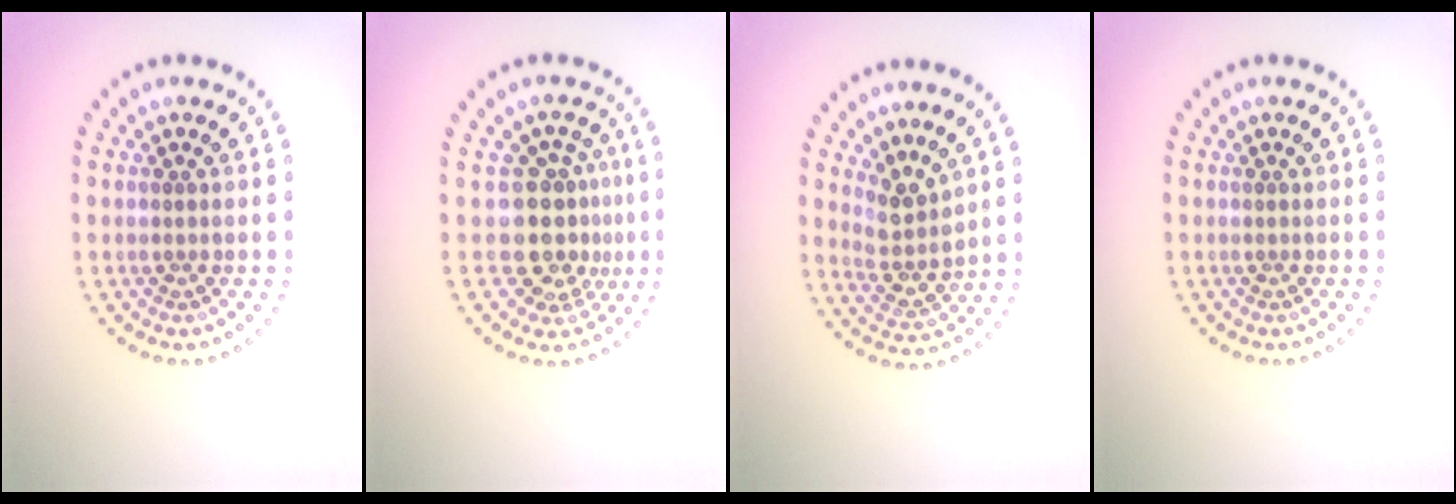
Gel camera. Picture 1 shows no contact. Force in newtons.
{"total": 4.1, "press": 3.3, "slide": 2.5}
{"total": 2.8, "press": 2.2, "slide": 1.8}
{"total": 0.0}